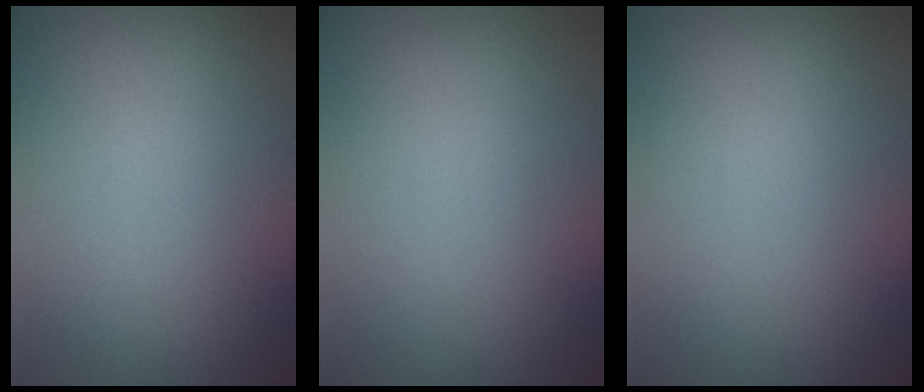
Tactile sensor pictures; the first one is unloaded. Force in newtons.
{"total": 0.0}
{"total": 0.0}